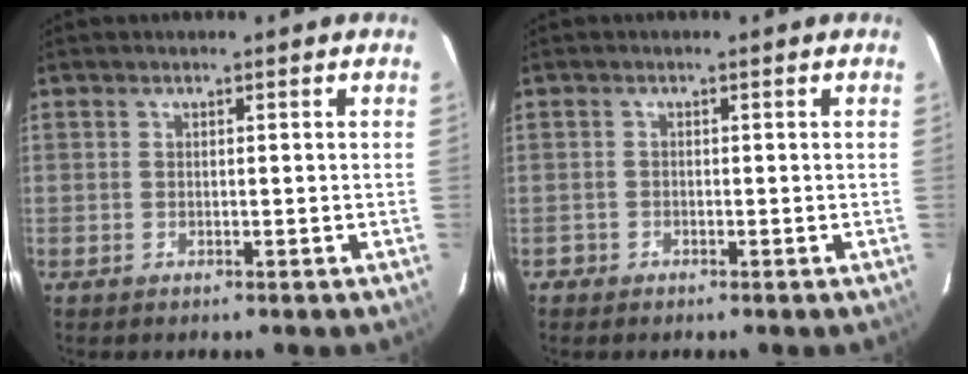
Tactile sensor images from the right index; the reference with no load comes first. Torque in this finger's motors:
{"motor_torque": [-1.02, 0.16, -0.64, -0.21]}